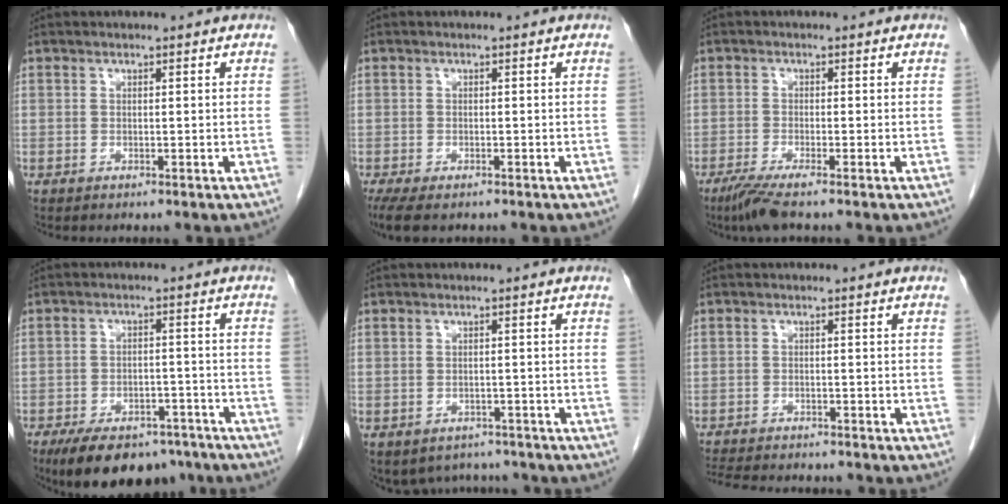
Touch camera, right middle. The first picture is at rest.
{"total": 6.0, "force": [-4.5, 2.2, 3.3], "torque": [-0.060, -0.015, -0.072]}
{"total": 4.2, "force": [-3.0, -0.2, 3.0], "torque": [-0.059, -0.013, -0.060]}
{"total": 13.1, "force": [-9.9, 6.2, 6.0], "torque": [-0.101, 0.003, -0.145]}
{"total": 7.2, "force": [-6.1, 3.7, 1.0], "torque": [-0.012, 0.011, -0.075]}
{"total": 10.6, "force": [-9.6, 2.3, 3.9], "torque": [-0.072, -0.009, -0.134]}